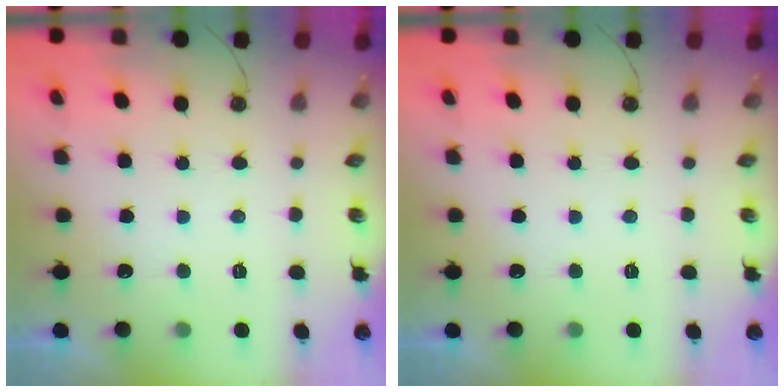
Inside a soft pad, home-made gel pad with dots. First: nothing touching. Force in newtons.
{"total": 0.0}